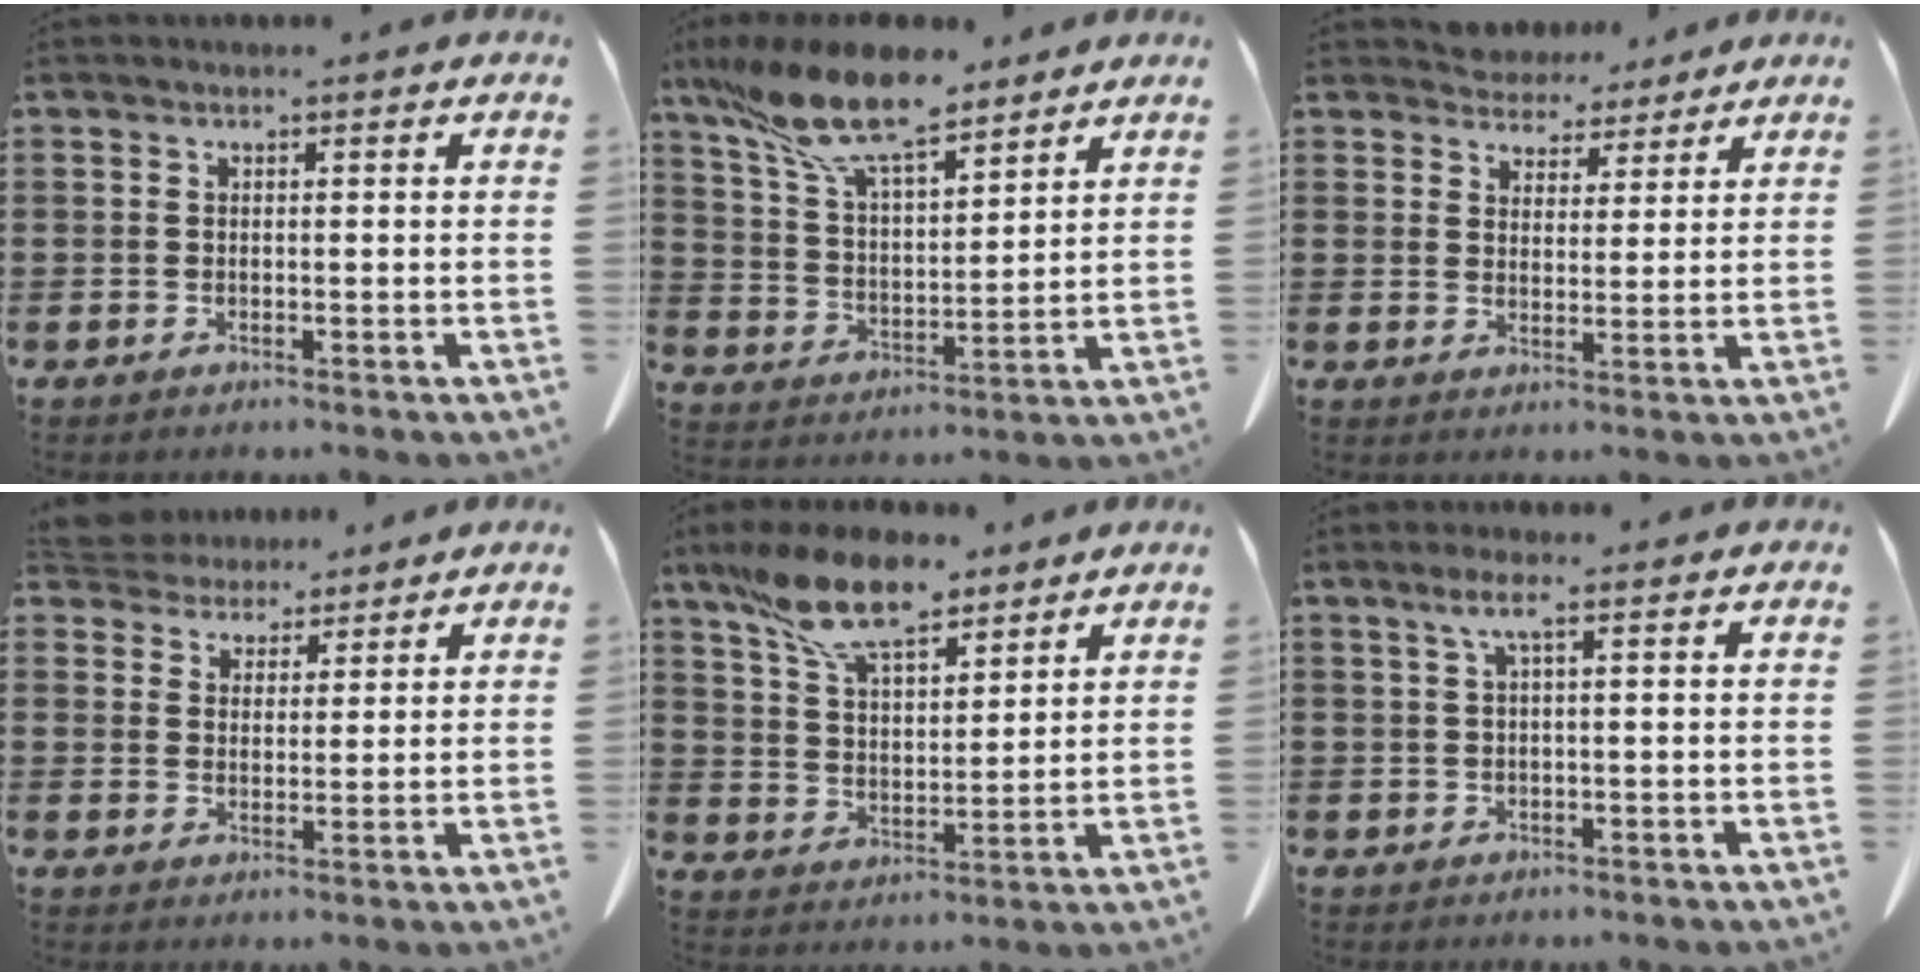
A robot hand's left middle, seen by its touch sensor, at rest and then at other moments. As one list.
[{"total": 12.9, "force": [9.8, 3.1, 7.8], "torque": [-0.186, -0.032, 0.176]}, {"total": 4.7, "force": [4.5, 1.4, -0.3], "torque": [-0.014, -0.018, 0.086]}, {"total": 4.7, "force": [4.4, 1.4, 0.0], "torque": [-0.019, -0.014, 0.084]}, {"total": 11.9, "force": [9.0, 4.1, 6.7], "torque": [-0.155, -0.016, 0.168]}, {"total": 2.6, "force": [0.7, 0.1, 2.5], "torque": [-0.050, -0.001, 0.013]}]